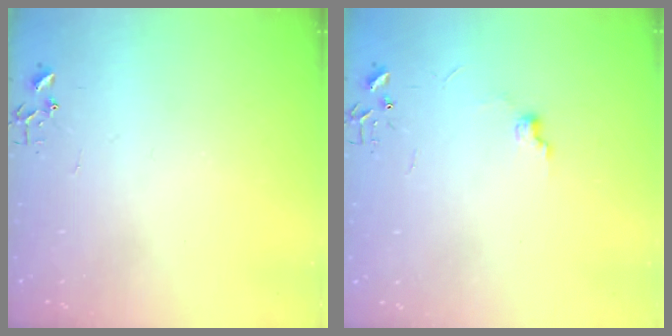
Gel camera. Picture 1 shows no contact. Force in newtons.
{"total": 6.9, "press": 6.8, "slide": 1.0}